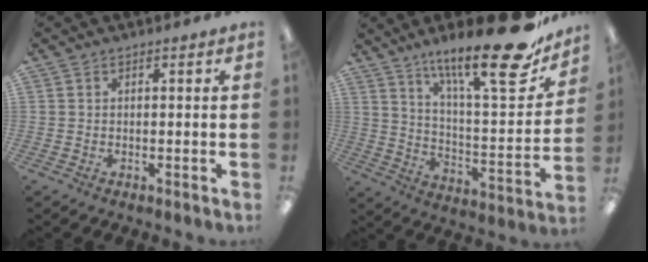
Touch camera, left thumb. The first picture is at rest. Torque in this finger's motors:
{"motor_torque": [0.71, -0.06, 1.51, -1.25, 0.11]}